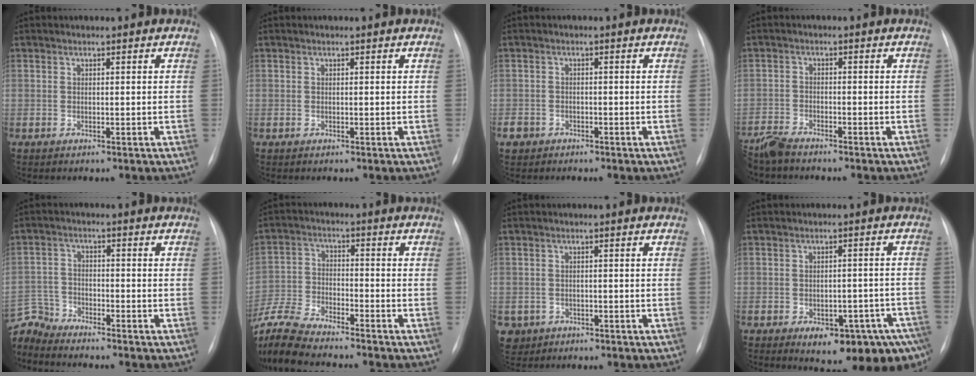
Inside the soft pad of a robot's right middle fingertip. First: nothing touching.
{"total": 0.0}
{"total": 3.0, "force": [-2.1, 2.1, 0.4], "torque": [-0.011, 0.003, -0.038]}
{"total": 4.3, "force": [-4.0, 0.6, 1.4], "torque": [-0.026, -0.016, -0.078]}
{"total": 6.3, "force": [-6.2, 0.4, -0.7], "torque": [0.005, 0.005, -0.125]}
{"total": 13.9, "force": [-12.4, 2.0, 5.8], "torque": [-0.133, -0.011, -0.233]}
{"total": 3.9, "force": [-1.8, 3.4, 0.4], "torque": [-0.006, 0.005, -0.026]}
{"total": 13.4, "force": [-8.1, 5.6, 9.1], "torque": [-0.075, 0.021, -0.098]}